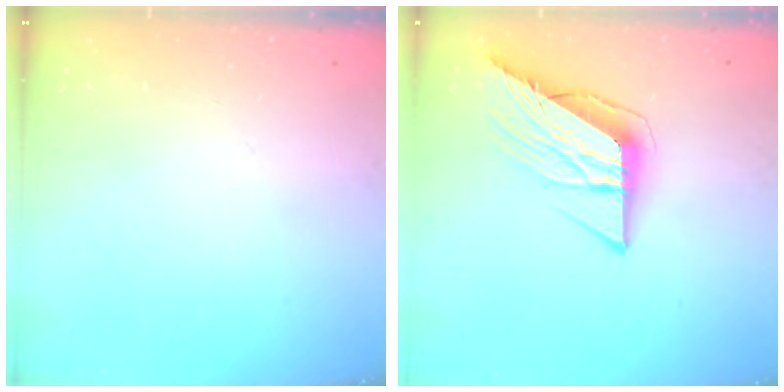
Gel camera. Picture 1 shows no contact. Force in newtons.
{"total": 11.4, "press": 11.3, "slide": 1.3}